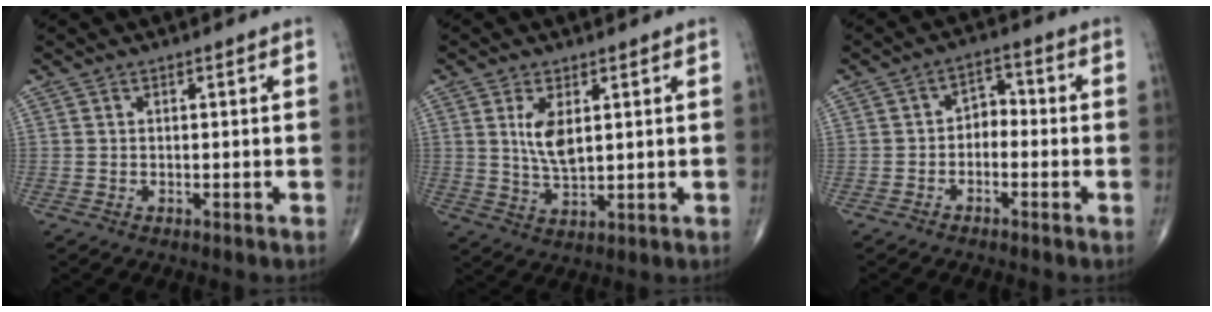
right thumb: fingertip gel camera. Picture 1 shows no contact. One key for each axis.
{"total": 6.2, "fx": 1.8, "fy": 2.8, "fz": 5.3, "tx": -0.094, "ty": -0.015, "tz": 0.044}
{"total": 3.9, "fx": -1.2, "fy": 2.7, "fz": 2.5, "tx": -0.022, "ty": 0.029, "tz": -0.033}